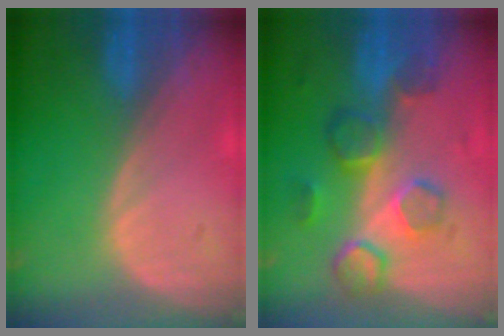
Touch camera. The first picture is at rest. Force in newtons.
{"total": 8.5, "press": 7.7, "slide": 3.6}